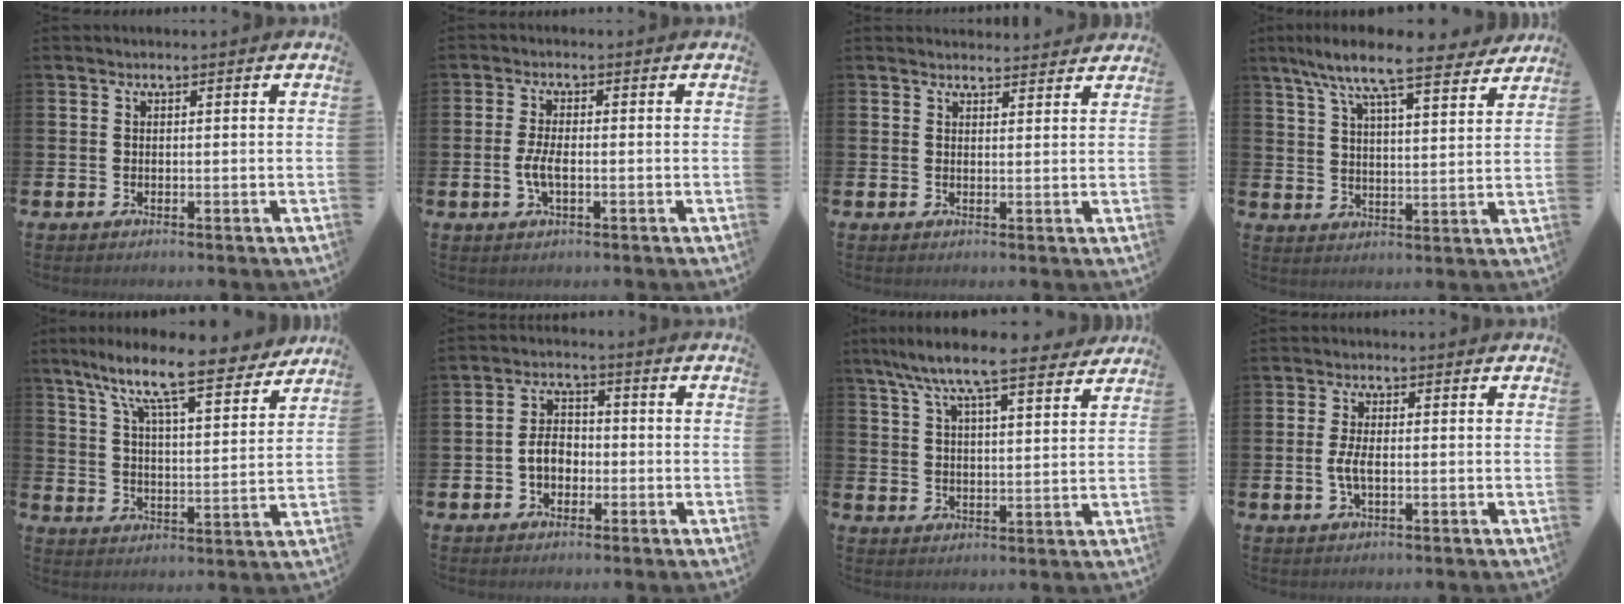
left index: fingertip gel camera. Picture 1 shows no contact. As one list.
[{"total": 3.1, "force": [-0.7, 1.2, 2.8], "torque": [-0.049, -0.004, -0.018]}, {"total": 2.3, "force": [2.3, 0.4, -0.2], "torque": [0.010, -0.016, 0.039]}, {"total": 10.2, "force": [9.0, 1.5, 4.5], "torque": [-0.096, -0.055, 0.155]}, {"total": 11.1, "force": [9.3, 1.6, 5.8], "torque": [-0.132, -0.058, 0.155]}, {"total": 3.9, "force": [-1.1, 2.9, 2.4], "torque": [-0.031, 0.002, -0.026]}, {"total": 9.2, "force": [8.3, 1.2, 3.9], "torque": [-0.089, -0.042, 0.146]}, {"total": 3.0, "force": [-0.4, 1.2, 2.7], "torque": [-0.049, -0.004, -0.012]}]